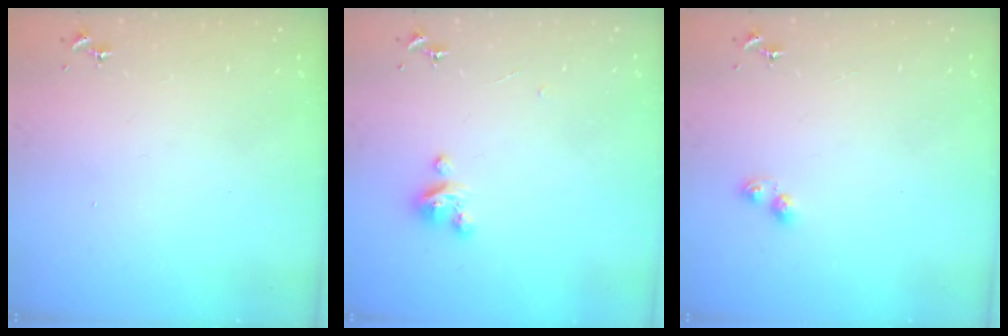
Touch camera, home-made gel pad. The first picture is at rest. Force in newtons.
{"total": 4.6, "press": 4.6, "slide": 0.3}
{"total": 4.7, "press": 4.5, "slide": 1.3}